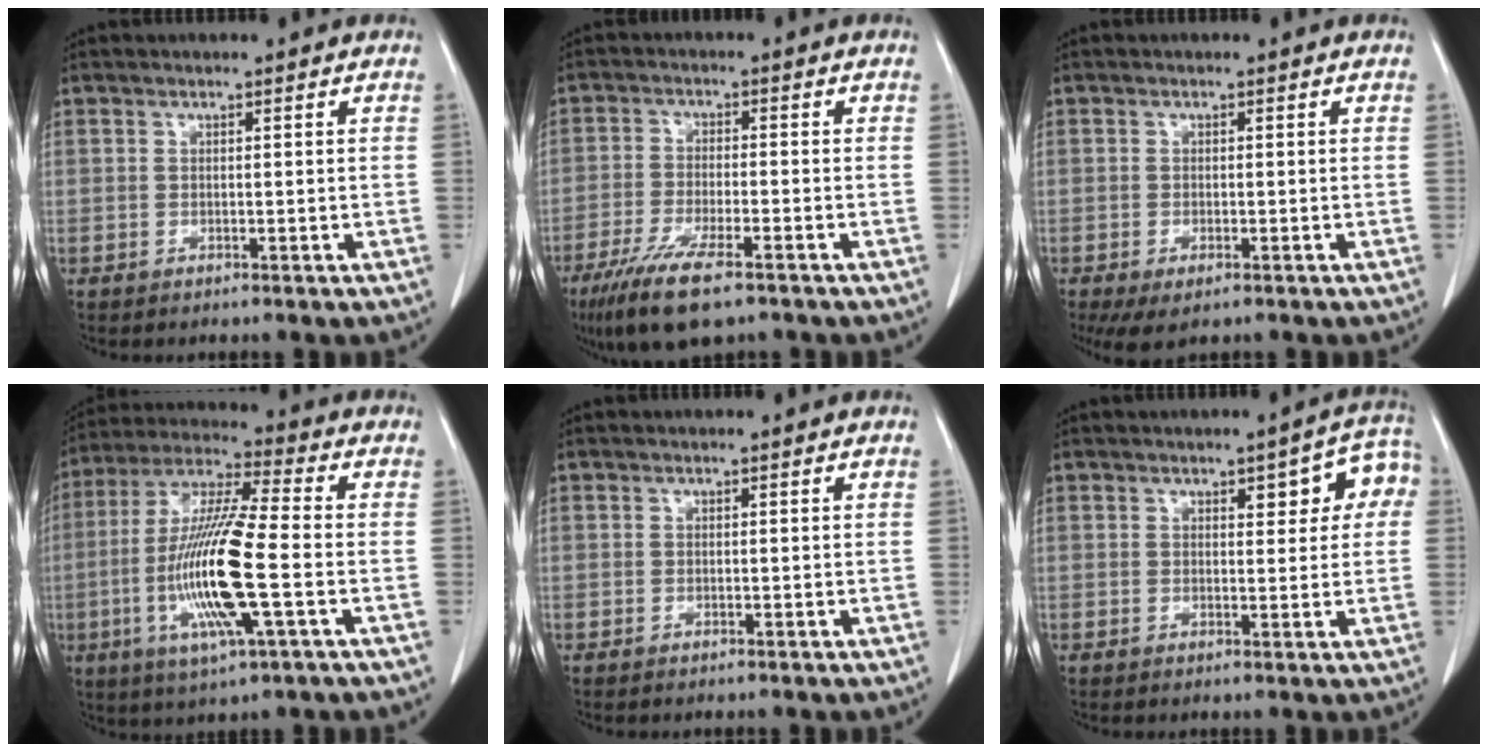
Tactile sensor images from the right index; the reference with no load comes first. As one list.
[{"total": 10.1, "force": [-6.7, 1.9, 7.3], "torque": [-0.132, -0.023, -0.112]}, {"total": 3.8, "force": [-2.1, 1.5, 2.8], "torque": [-0.047, -0.008, -0.027]}, {"total": 16.4, "force": [-3.5, 1.1, 15.9], "torque": [-0.327, -0.013, -0.069]}, {"total": 0.0}, {"total": 6.3, "force": [2.0, 2.4, 5.5], "torque": [-0.055, 0.022, 0.021]}]